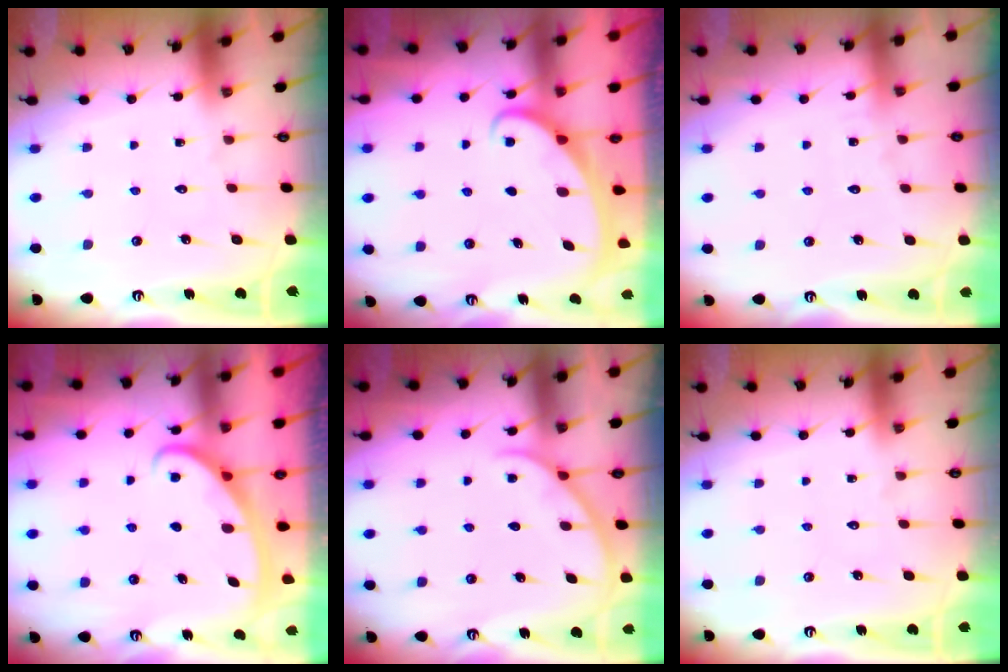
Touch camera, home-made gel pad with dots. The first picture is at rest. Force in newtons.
{"total": 2.1, "press": 2.1, "slide": 0.2}
{"total": 2.8, "press": 2.8, "slide": 0.4}
{"total": 2.9, "press": 2.8, "slide": 0.4}
{"total": 1.8, "press": 1.8, "slide": 0.2}
{"total": 0.0}